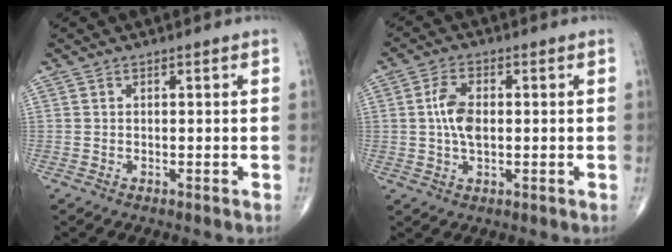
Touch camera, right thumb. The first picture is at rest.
{"total": 5.9, "force": [0.3, 3.2, 5.0], "torque": [-0.100, 0.007, 0.002]}